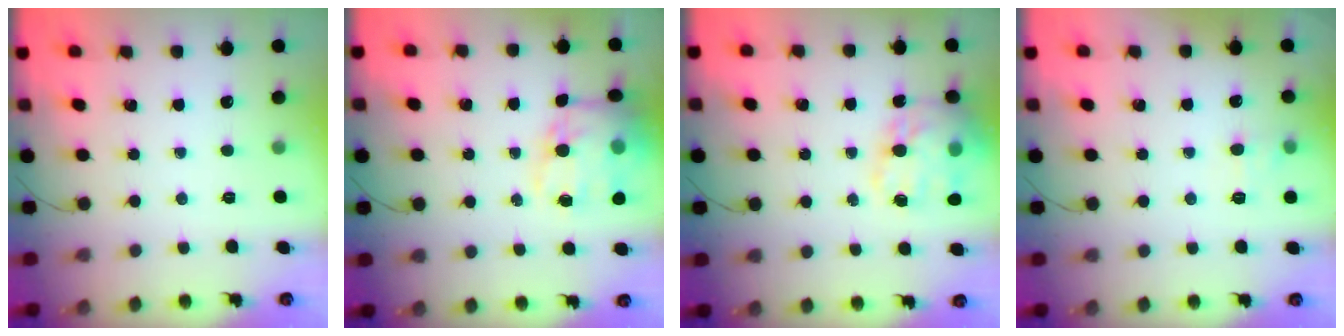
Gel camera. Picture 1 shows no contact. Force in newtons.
{"total": 15.2, "press": 14.8, "slide": 3.5}
{"total": 20.2, "press": 19.8, "slide": 4.0}
{"total": 7.1, "press": 6.9, "slide": 1.6}